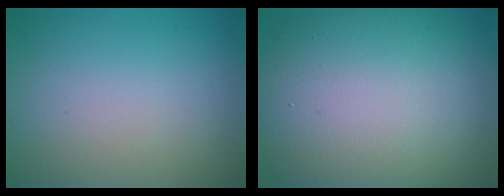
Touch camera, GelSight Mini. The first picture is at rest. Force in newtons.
{"total": 14.9, "press": 14.9, "slide": 1.1}